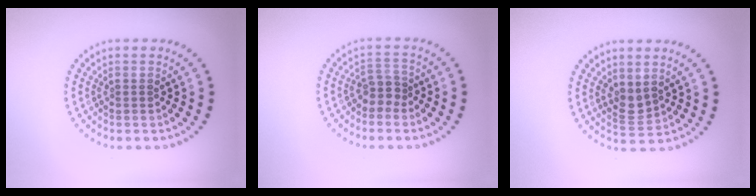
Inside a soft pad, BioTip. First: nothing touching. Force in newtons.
{"total": 1.9, "press": 1.4, "slide": 1.2}
{"total": 1.8, "press": 1.5, "slide": 1.0}